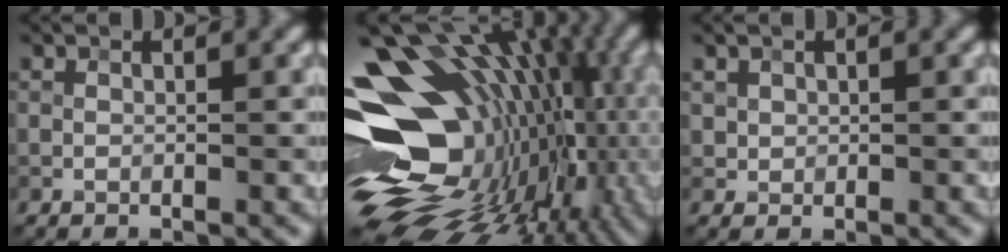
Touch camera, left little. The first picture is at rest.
{"total": 19.7, "force": [-1.7, 14.0, 13.7], "torque": [-0.232, 0.009, -0.010]}
{"total": 1.4, "force": [0.7, 1.2, 0.5], "torque": [-0.015, -0.009, 0.027]}